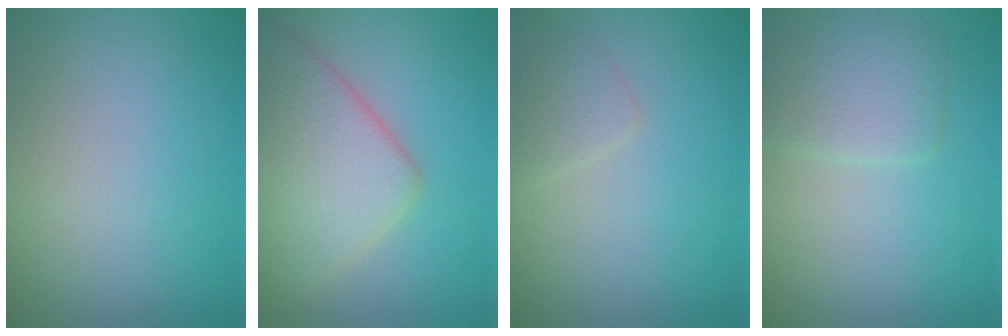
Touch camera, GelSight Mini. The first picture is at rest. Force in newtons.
{"total": 7.4, "press": 7.4, "slide": 0.2}
{"total": 1.5, "press": 1.5, "slide": 0.1}
{"total": 3.1, "press": 3.1, "slide": 0.1}